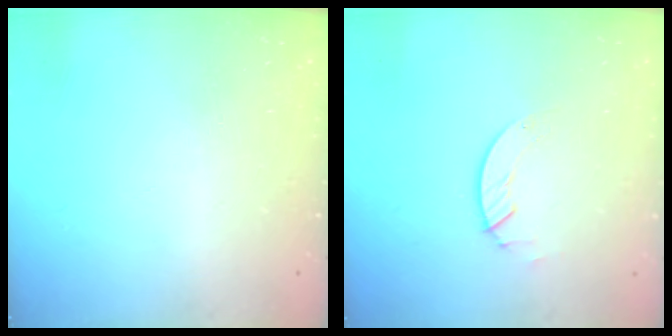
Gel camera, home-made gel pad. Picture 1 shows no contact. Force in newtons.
{"total": 1.3, "press": 1.3, "slide": 0.2}